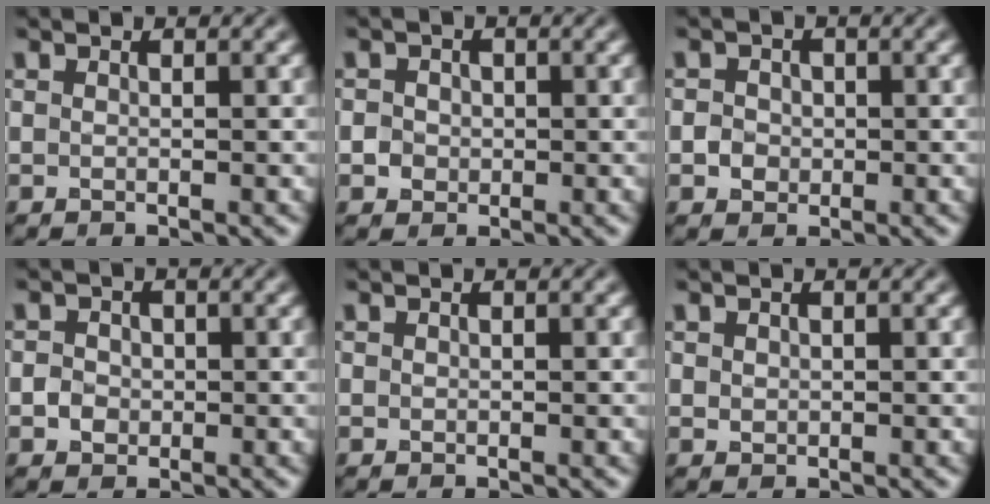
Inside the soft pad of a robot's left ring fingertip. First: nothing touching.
{"total": 1.9, "force": [0.2, 1.8, 0.7], "torque": [0.001, 0.003, -0.002]}
{"total": 2.1, "force": [0.0, 1.9, 0.8], "torque": [0.001, 0.004, -0.005]}
{"total": 1.6, "force": [-0.3, 1.5, 0.6], "torque": [-0.003, -0.004, -0.008]}
{"total": 0.0}
{"total": 0.7, "force": [0.3, 0.6, 0.2], "torque": [-0.003, -0.002, 0.009]}